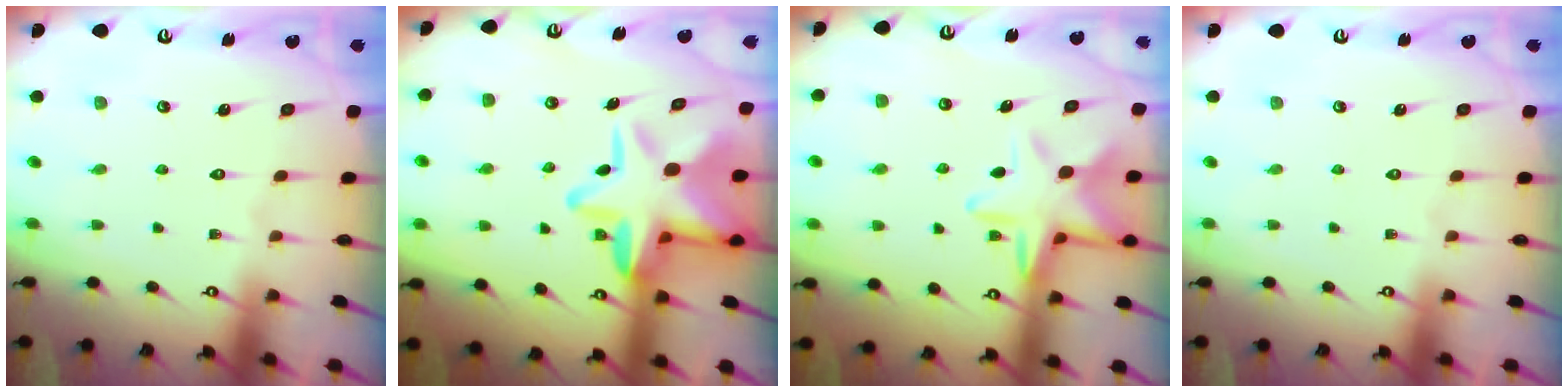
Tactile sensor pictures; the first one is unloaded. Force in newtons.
{"total": 16.3, "press": 16.0, "slide": 3.0}
{"total": 11.8, "press": 11.7, "slide": 0.9}
{"total": 0.0}